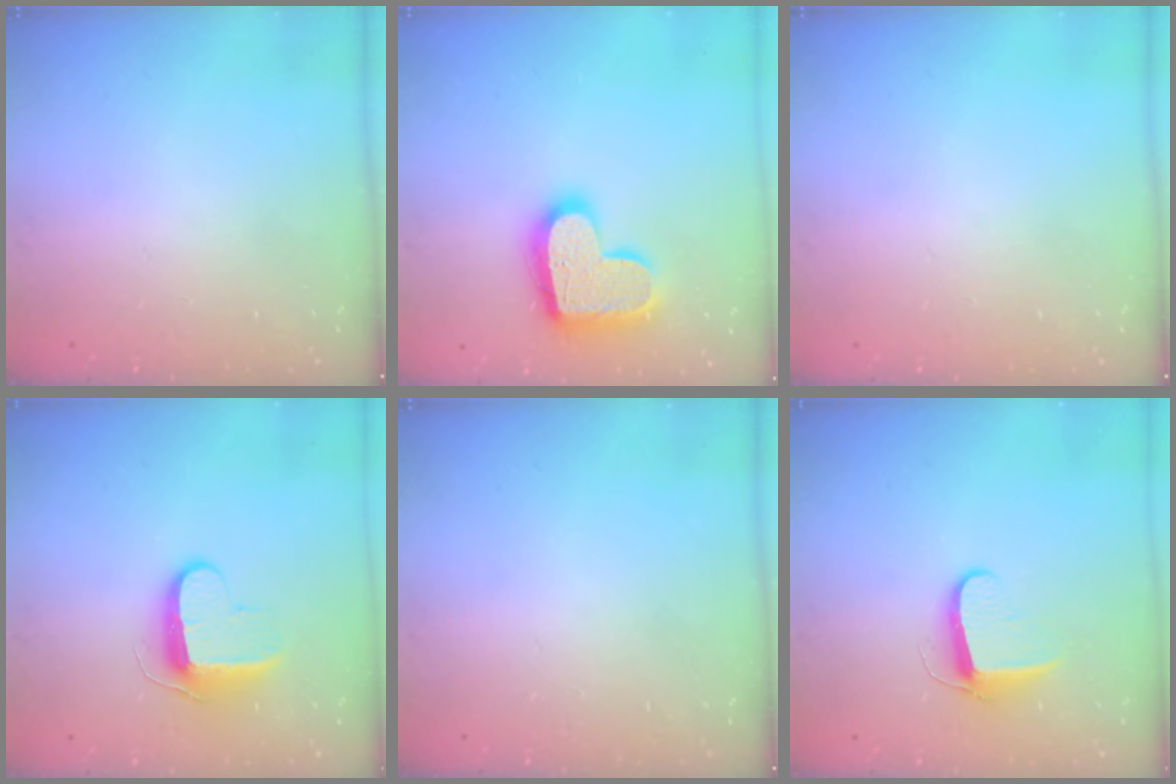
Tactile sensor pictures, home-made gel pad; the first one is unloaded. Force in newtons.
{"total": 17.7, "press": 17.6, "slide": 1.3}
{"total": 0.0}
{"total": 10.5, "press": 10.4, "slide": 1.0}
{"total": 0.0}
{"total": 8.1, "press": 8.1, "slide": 0.9}